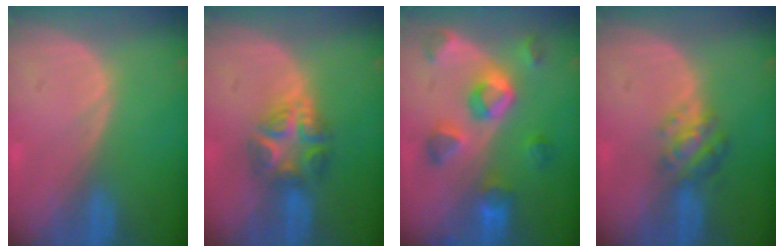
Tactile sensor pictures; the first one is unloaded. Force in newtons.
{"total": 6.3, "press": 6.1, "slide": 1.8}
{"total": 8.3, "press": 8.1, "slide": 1.9}
{"total": 4.9, "press": 4.5, "slide": 2.0}